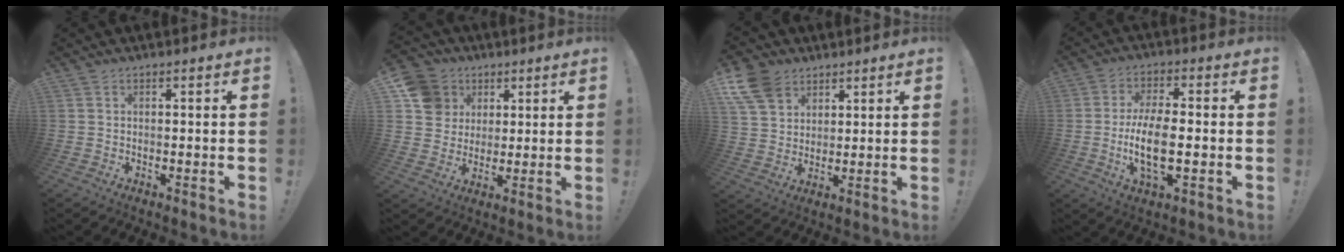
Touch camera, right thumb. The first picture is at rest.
{"total": 11.1, "force": [4.4, 9.7, 3.2], "torque": [-0.035, -0.018, 0.089]}
{"total": 10.5, "force": [6.1, 7.4, 4.3], "torque": [-0.083, -0.031, 0.122]}
{"total": 12.0, "force": [-1.9, 4.5, 11.0], "torque": [-0.224, -0.006, -0.039]}